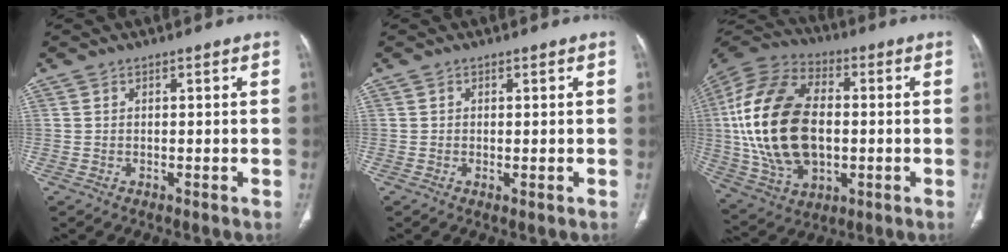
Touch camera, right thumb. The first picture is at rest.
{"total": 0.7, "force": [-0.1, 0.3, 0.6], "torque": [-0.015, -0.004, -0.001]}
{"total": 25.2, "force": [0.1, 15.3, 20.0], "torque": [-0.396, 0.002, 0.008]}